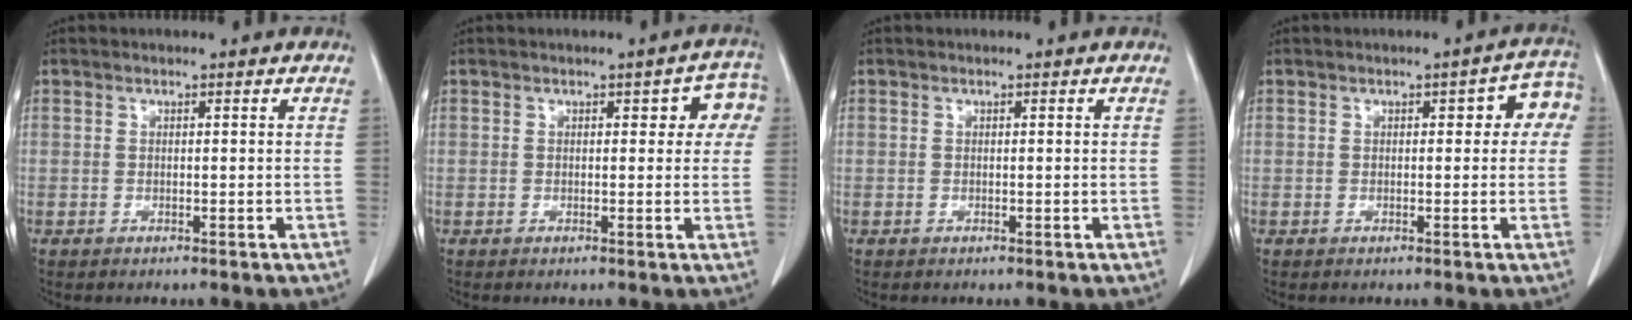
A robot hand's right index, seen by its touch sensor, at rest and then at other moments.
{"total": 4.7, "force": [1.4, 2.3, 3.9], "torque": [-0.025, 0.019, 0.009]}
{"total": 0.0}
{"total": 5.0, "force": [1.1, 2.2, 4.3], "torque": [-0.039, 0.029, 0.007]}